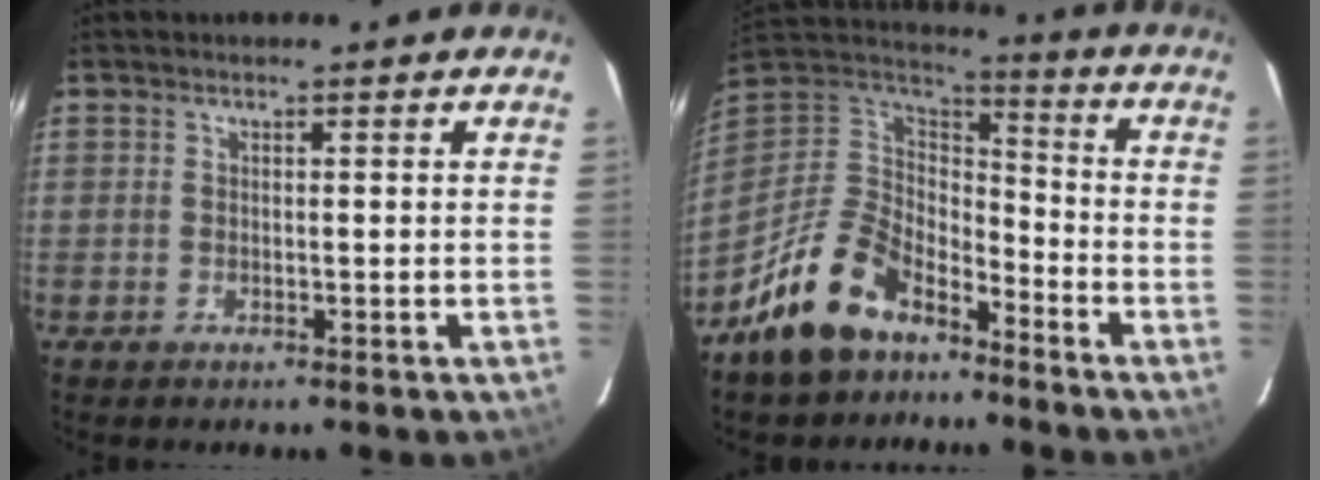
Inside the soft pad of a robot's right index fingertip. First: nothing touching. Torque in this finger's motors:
{"motor_torque": [1.07, -1.07, 0.62, 0.08]}